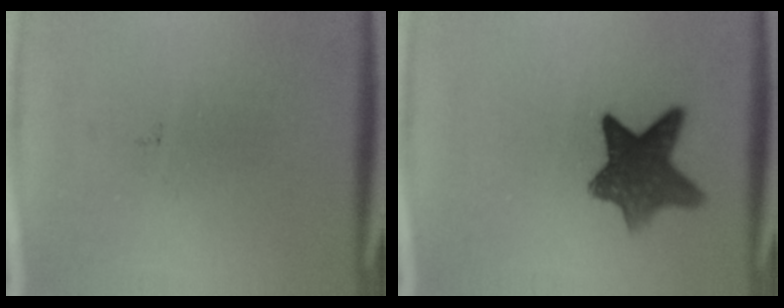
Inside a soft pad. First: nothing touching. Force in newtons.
{"total": 9.6}